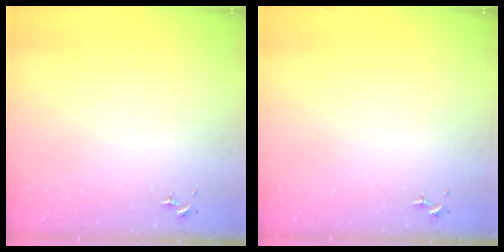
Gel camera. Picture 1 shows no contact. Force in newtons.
{"total": 0.0}